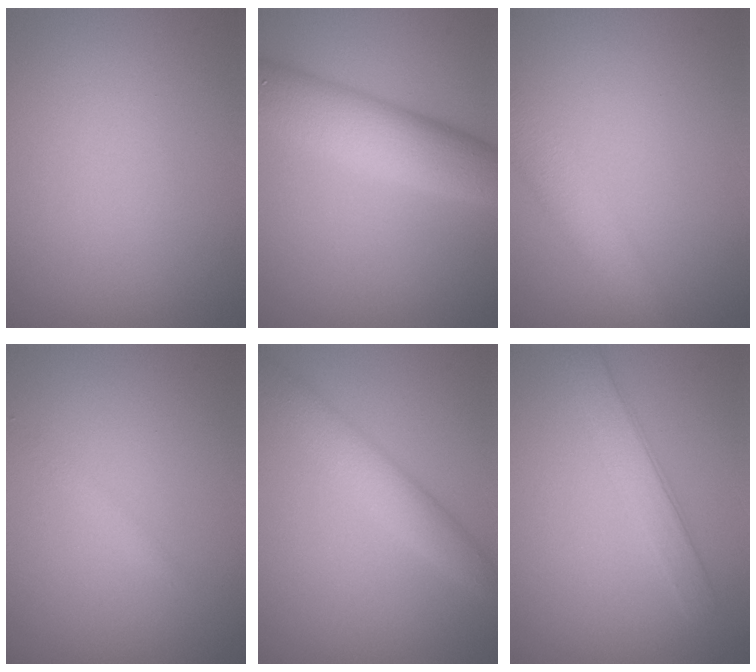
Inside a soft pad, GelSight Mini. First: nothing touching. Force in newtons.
{"total": 6.8, "press": 6.8, "slide": 0.3}
{"total": 3.2, "press": 3.2, "slide": 0.1}
{"total": 0.7, "press": 0.7, "slide": 0.1}
{"total": 3.4, "press": 3.4, "slide": 0.2}
{"total": 2.9, "press": 2.9, "slide": 0.1}